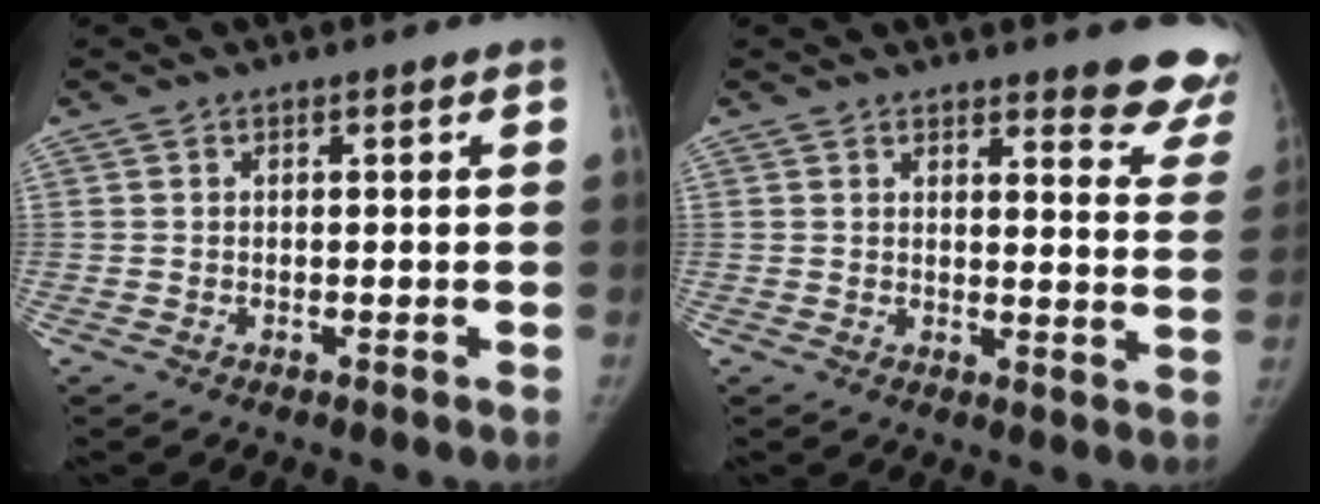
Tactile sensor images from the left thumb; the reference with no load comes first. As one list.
[{"total": 11.6, "force": [10.1, 2.7, 5.0], "torque": [-0.013, -0.073, 0.094]}]